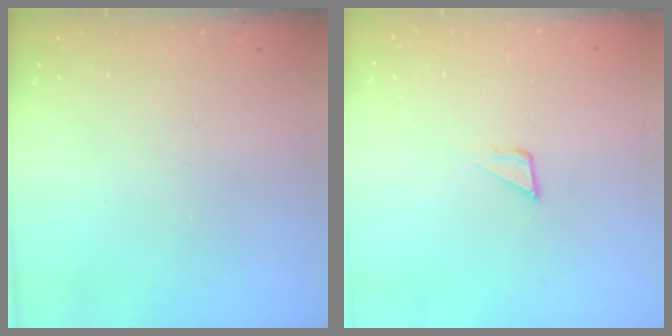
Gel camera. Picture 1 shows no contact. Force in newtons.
{"total": 2.3, "press": 2.3, "slide": 0.1}